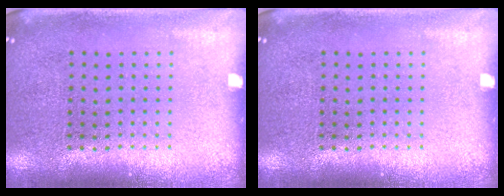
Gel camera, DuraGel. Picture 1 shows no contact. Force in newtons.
{"total": 0.0}